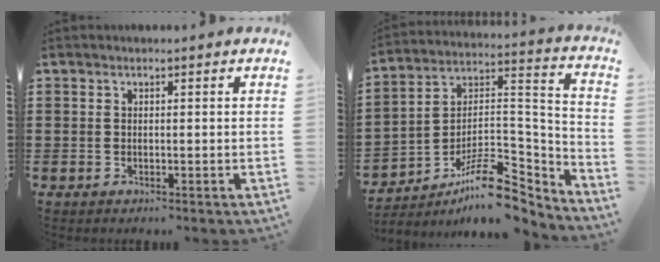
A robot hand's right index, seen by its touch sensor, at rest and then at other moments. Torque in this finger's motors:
{"motor_torque": [-0.53, -0.28, -1.05, -0.21]}